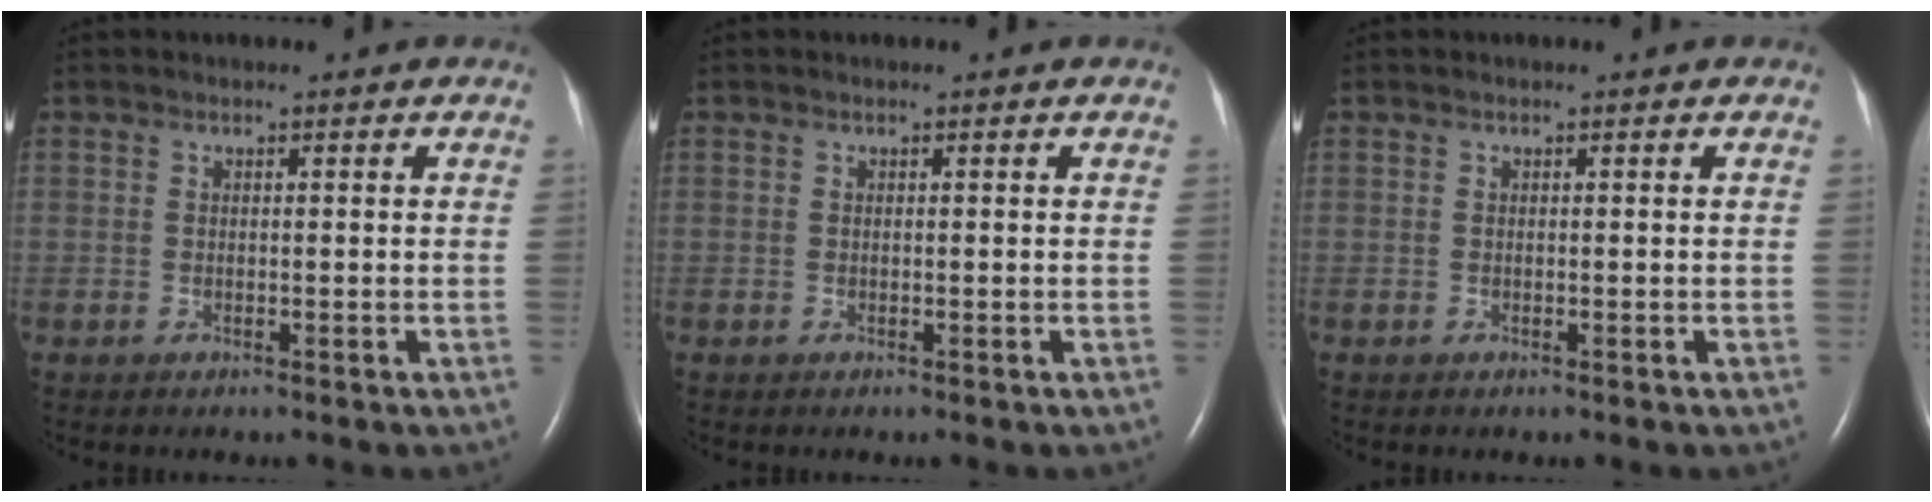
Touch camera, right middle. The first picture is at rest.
{"total": 0.0}
{"total": 0.0}